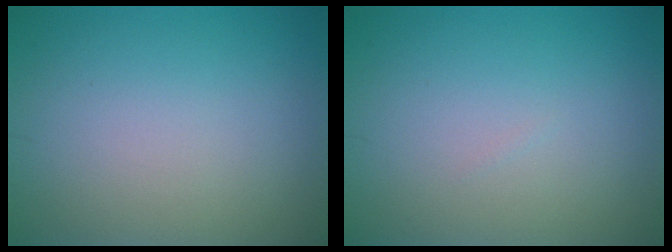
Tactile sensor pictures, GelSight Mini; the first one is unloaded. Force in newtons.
{"total": 0.0}